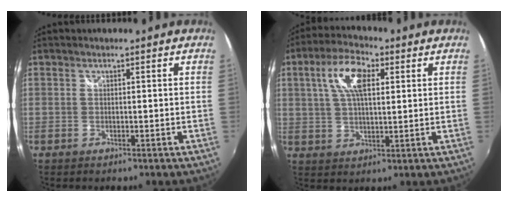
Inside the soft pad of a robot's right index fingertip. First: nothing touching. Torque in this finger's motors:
{"motor_torque": [1.21, 0.50, 0.54, 0.09]}